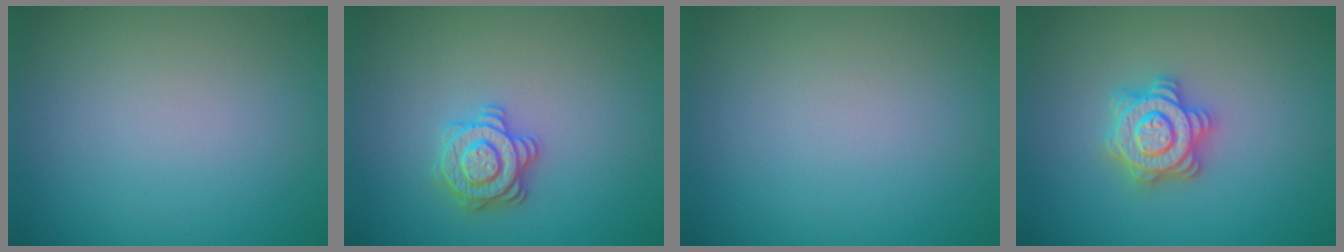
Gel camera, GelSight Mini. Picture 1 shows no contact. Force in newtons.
{"total": 2.9, "press": 2.8, "slide": 0.6}
{"total": 0.0}
{"total": 4.4, "press": 4.3, "slide": 0.7}